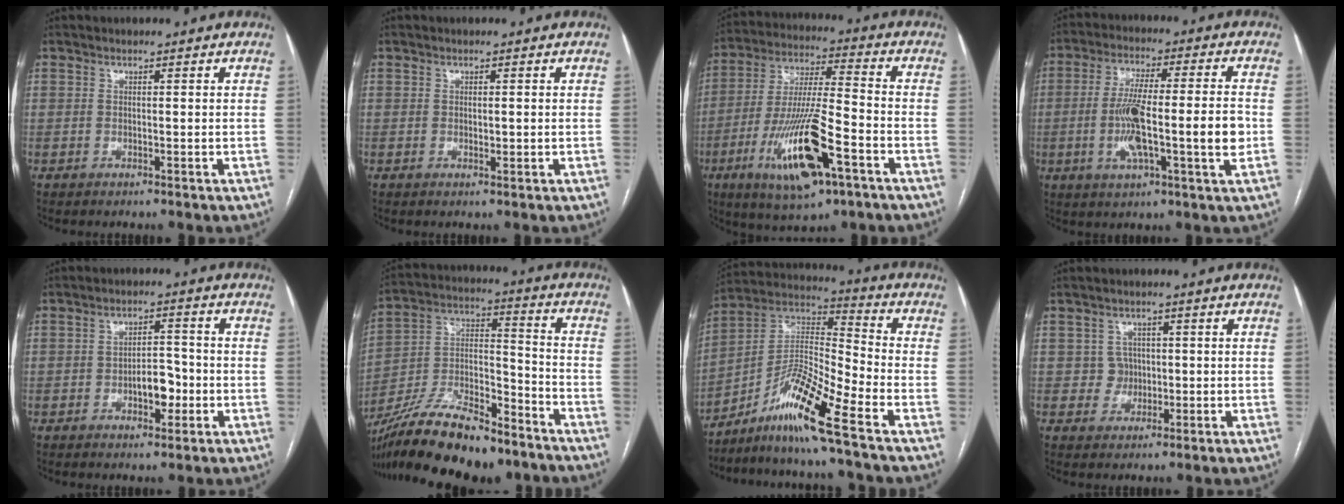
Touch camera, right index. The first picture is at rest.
{"total": 1.0, "force": [-0.1, 0.3, 0.9], "torque": [-0.016, -0.003, 0.001]}
{"total": 17.3, "force": [-7.5, 3.1, 15.2], "torque": [-0.309, -0.022, -0.126]}
{"total": 13.2, "force": [-2.1, 1.3, 13.0], "torque": [-0.236, 0.007, -0.037]}
{"total": 4.8, "force": [-1.6, 2.3, 3.9], "torque": [-0.056, 0.010, -0.020]}
{"total": 21.3, "force": [-16.9, 5.7, 11.6], "torque": [-0.211, 0.002, -0.295]}
{"total": 12.7, "force": [-8.1, -0.3, 9.8], "torque": [-0.189, 0.007, -0.151]}
{"total": 2.8, "force": [0.1, 2.8, 0.1], "torque": [0.006, 0.008, 0.002]}